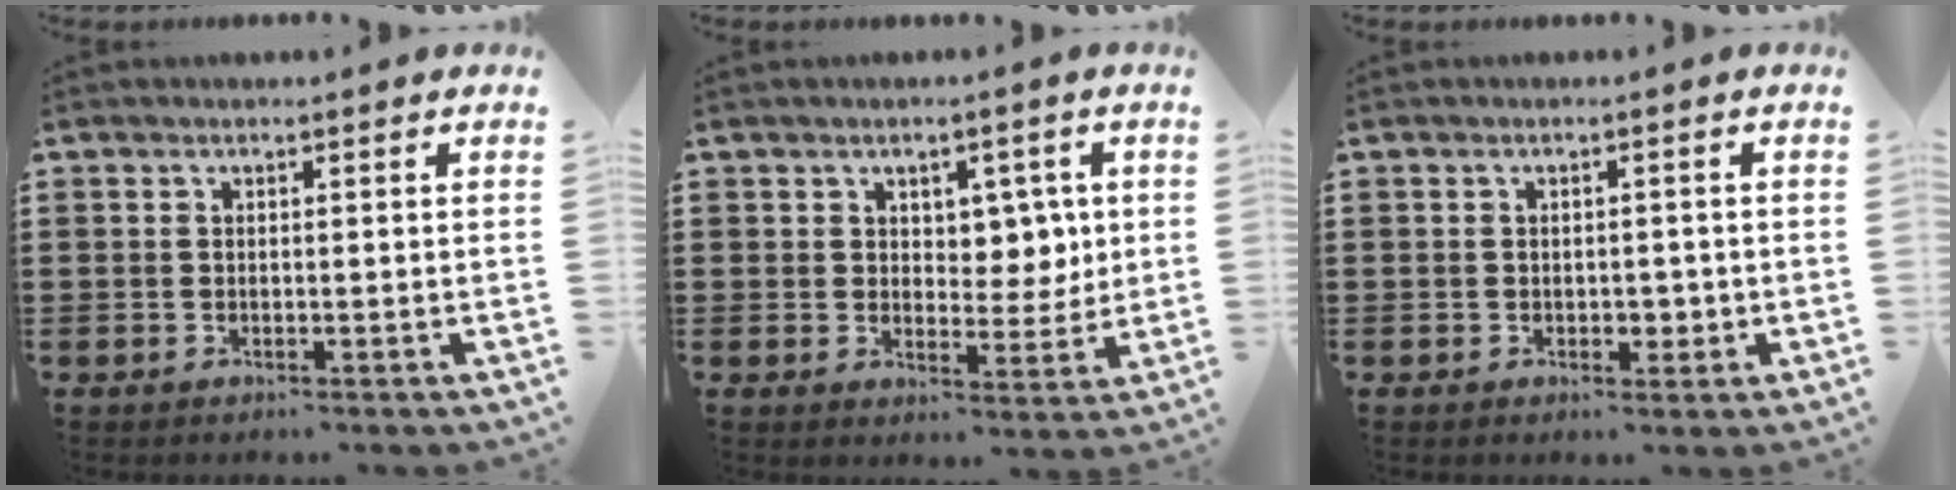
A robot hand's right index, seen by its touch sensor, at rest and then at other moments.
{"total": 4.8, "force": [2.1, 3.6, 2.3], "torque": [-0.036, 0.004, 0.032]}
{"total": 2.2, "force": [-0.4, 1.4, 1.7], "torque": [-0.031, 0.003, -0.008]}